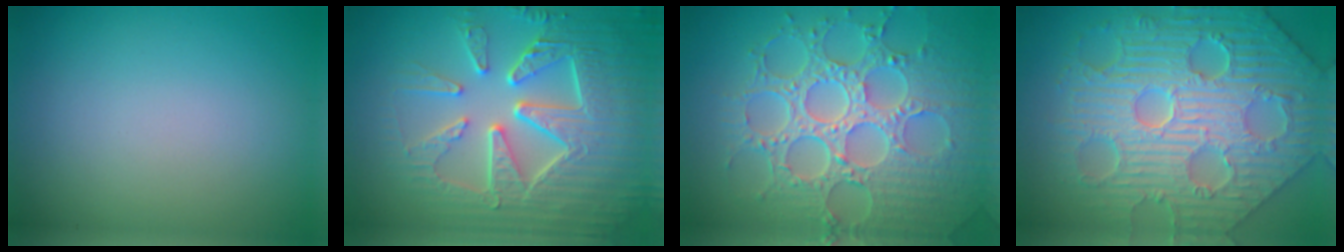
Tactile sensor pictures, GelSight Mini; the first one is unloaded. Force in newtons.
{"total": 9.1, "press": 6.5, "slide": 6.3}
{"total": 8.8, "press": 6.5, "slide": 5.8}
{"total": 10.1, "press": 7.9, "slide": 6.2}